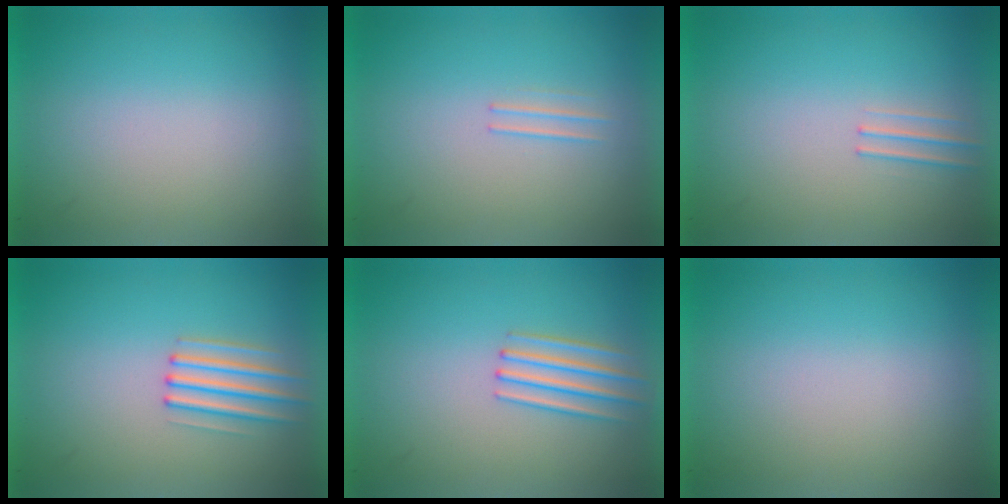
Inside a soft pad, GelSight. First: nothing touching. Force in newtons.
{"total": 1.2}
{"total": 1.1}
{"total": 2.1}
{"total": 2.1}
{"total": 0.0}